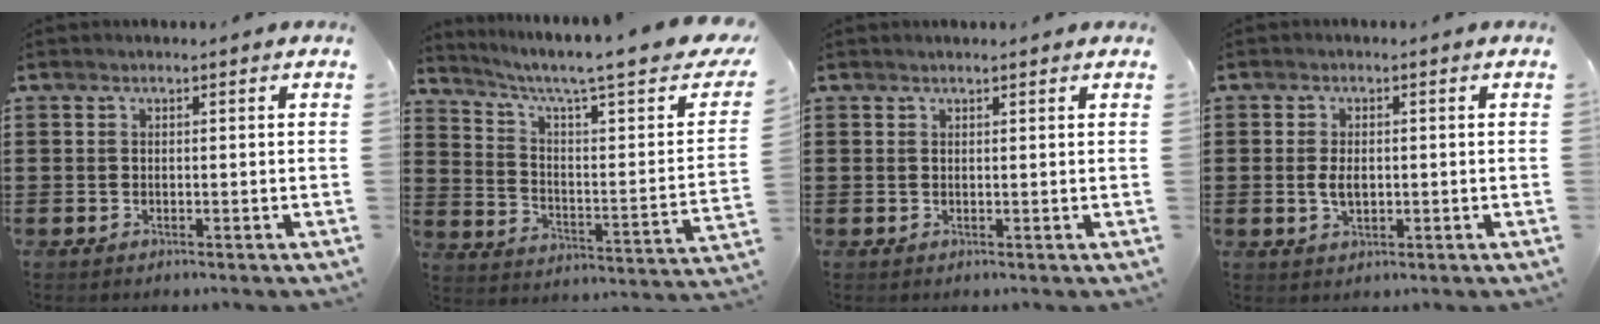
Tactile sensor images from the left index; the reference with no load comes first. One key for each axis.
{"total": 6.3, "fx": 4.3, "fy": 0.5, "fz": 4.7, "tx": -0.098, "ty": -0.036, "tz": 0.062}
{"total": 0.6, "fx": 0.5, "fy": 0.1, "fz": 0.3, "tx": -0.006, "ty": 0.001, "tz": 0.010}
{"total": 3.0, "fx": 0.0, "fy": 1.7, "fz": 2.5, "tx": -0.055, "ty": 0.003, "tz": -0.003}